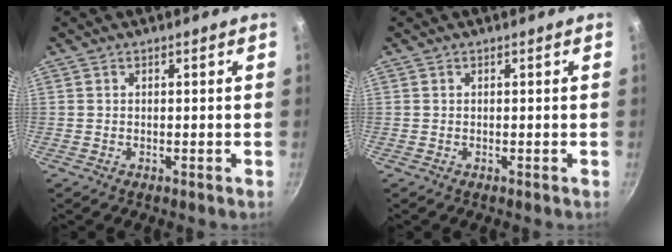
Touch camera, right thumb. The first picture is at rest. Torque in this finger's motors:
{"motor_torque": [-0.03, -0.03, 0.08, 0.01, 0.00]}